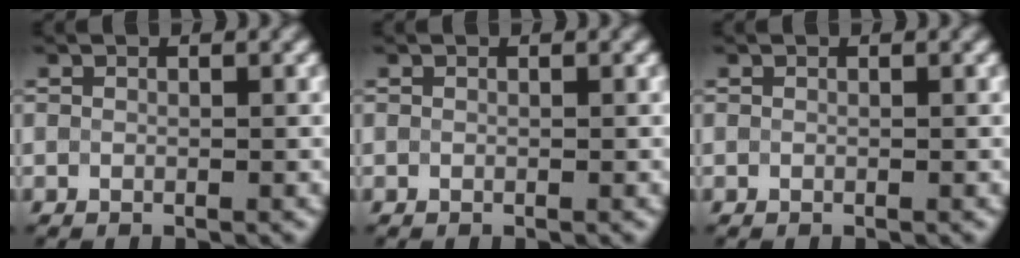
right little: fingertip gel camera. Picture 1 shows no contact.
{"total": 0.0}
{"total": 0.0}